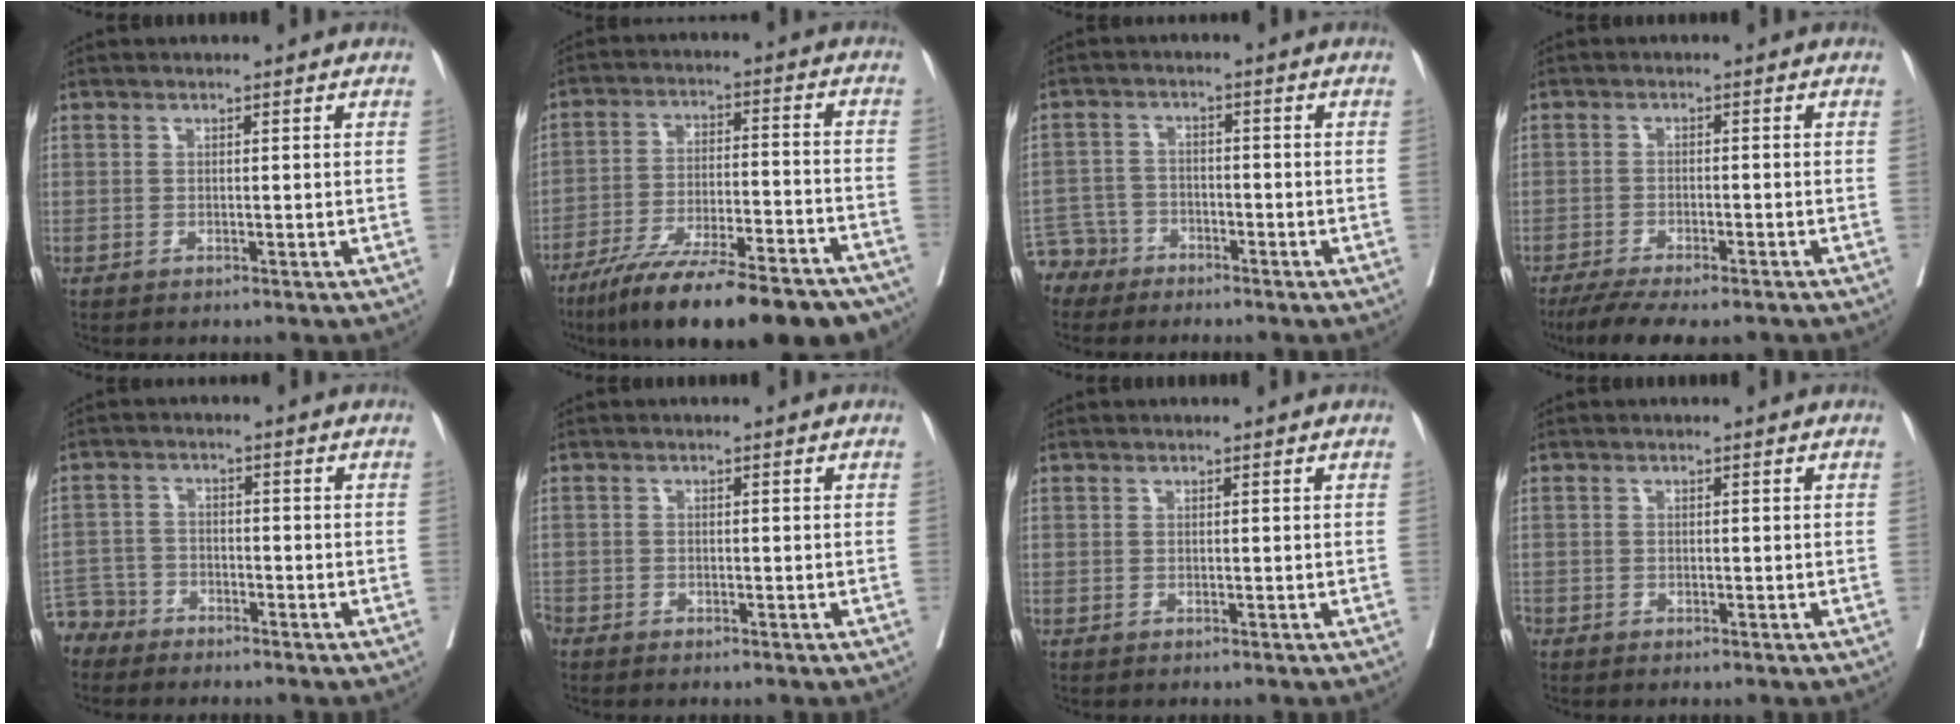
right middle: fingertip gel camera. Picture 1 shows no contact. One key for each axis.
{"total": 24.5, "fx": -19.7, "fy": 4.4, "fz": 14.0, "tx": -0.163, "ty": -0.009, "tz": -0.292}
{"total": 4.7, "fx": -3.7, "fy": 2.8, "fz": -0.8, "tx": 0.018, "ty": 0.004, "tz": -0.075}
{"total": 10.4, "fx": -8.5, "fy": 2.3, "fz": 5.5, "tx": -0.080, "ty": -0.013, "tz": -0.129}
{"total": 5.0, "fx": -4.3, "fy": 2.4, "fz": -0.7, "tx": 0.020, "ty": 0.000, "tz": -0.089}
{"total": 1.5, "fx": -1.2, "fy": 0.8, "fz": 0.4, "tx": -0.008, "ty": 0.001, "tz": -0.022}
{"total": 0.0}
{"total": 0.7, "fx": -0.3, "fy": 0.6, "fz": 0.2, "tx": -0.003, "ty": 0.003, "tz": -0.008}